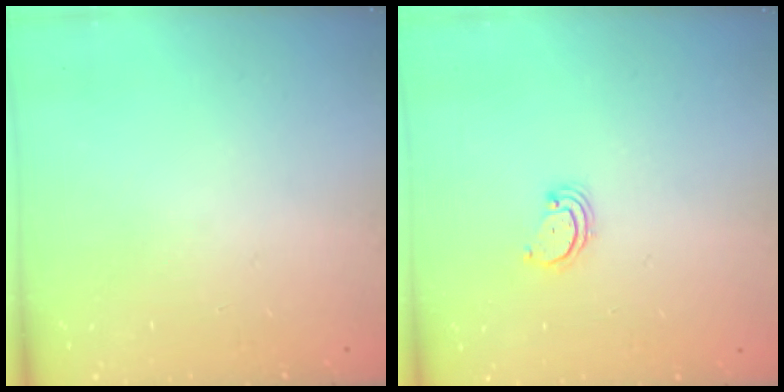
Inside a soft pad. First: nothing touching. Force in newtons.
{"total": 2.8, "press": 2.8, "slide": 0.3}